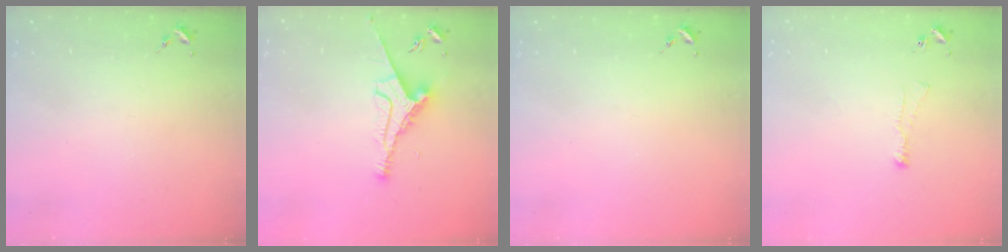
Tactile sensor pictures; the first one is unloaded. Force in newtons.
{"total": 9.1, "press": 9.0, "slide": 1.3}
{"total": 0.0}
{"total": 2.7, "press": 2.6, "slide": 0.7}